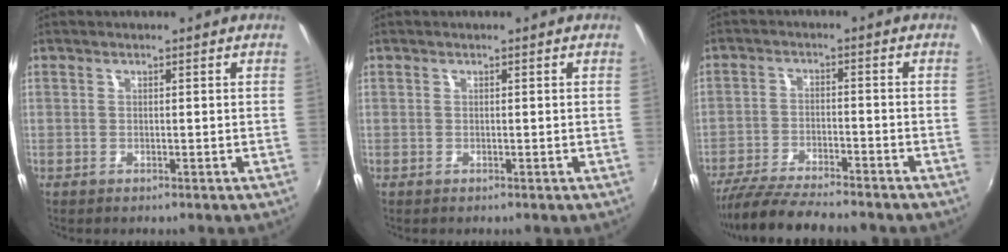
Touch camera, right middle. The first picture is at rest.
{"total": 0.0}
{"total": 13.8, "force": [-12.1, 1.8, 6.4], "torque": [-0.141, -0.022, -0.201]}